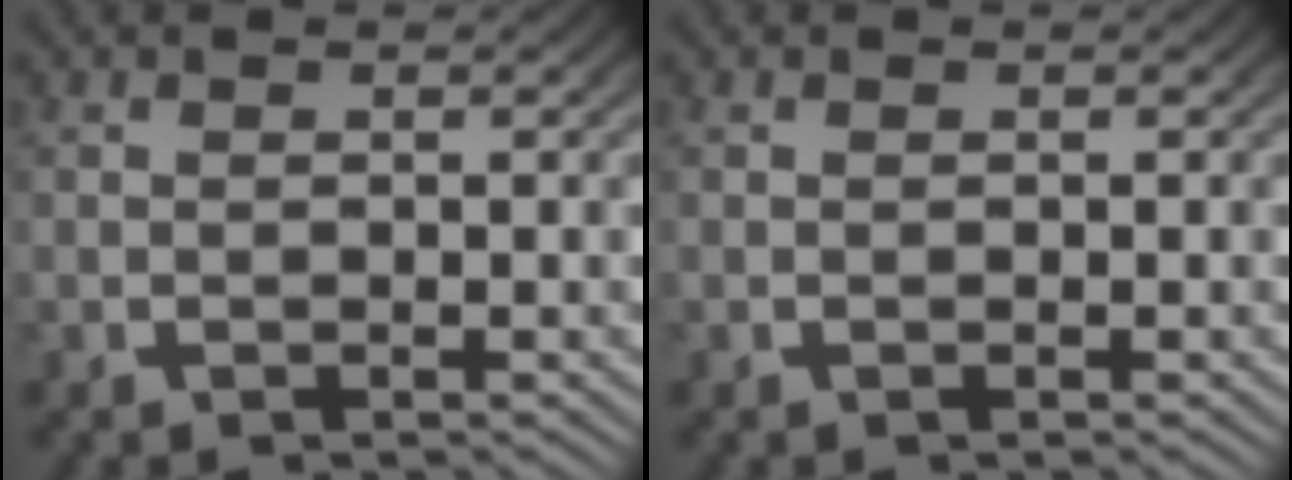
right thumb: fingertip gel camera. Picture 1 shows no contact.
{"total": 0.0}